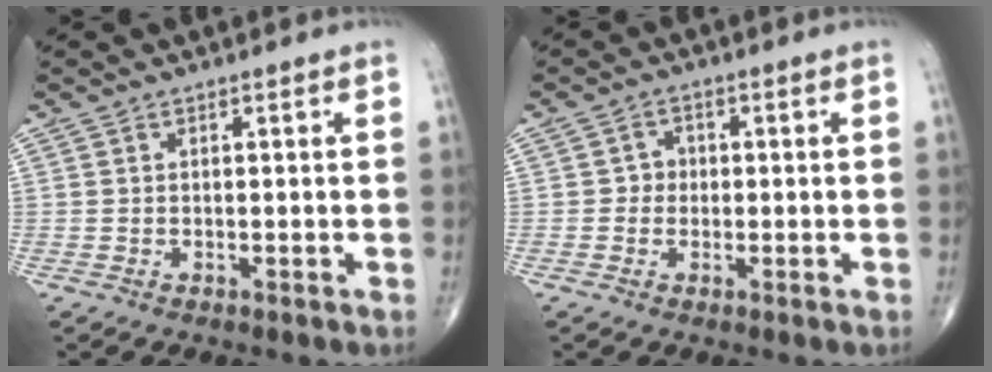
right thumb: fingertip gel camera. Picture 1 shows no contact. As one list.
[{"total": 2.6, "force": [-0.2, 2.4, 0.9], "torque": [0.004, 0.008, -0.009]}]